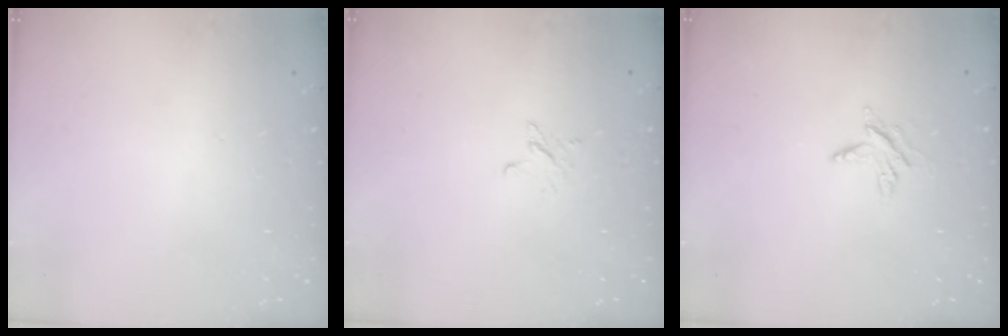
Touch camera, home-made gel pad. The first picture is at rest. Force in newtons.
{"total": 2.4, "press": 2.4, "slide": 0.2}
{"total": 4.6, "press": 4.6, "slide": 0.6}